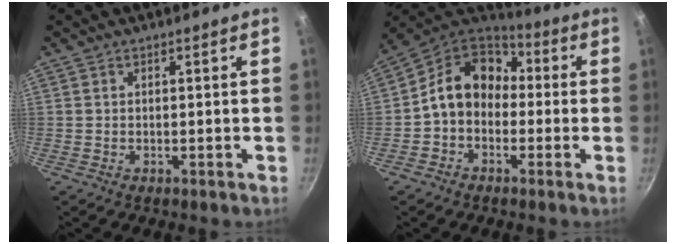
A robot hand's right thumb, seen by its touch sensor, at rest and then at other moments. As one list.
[{"total": 12.6, "force": [-0.4, 9.9, 7.7], "torque": [-0.094, 0.046, -0.031]}]